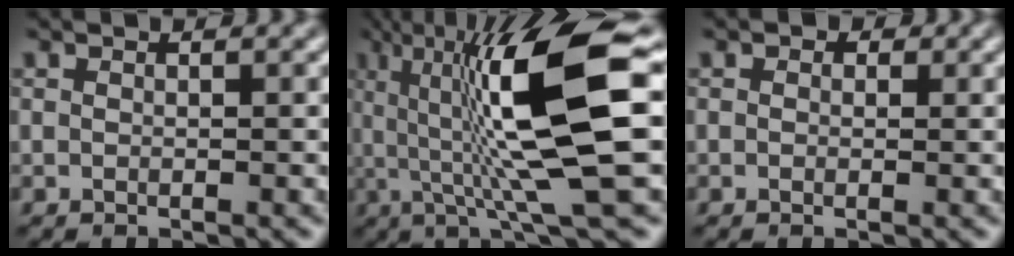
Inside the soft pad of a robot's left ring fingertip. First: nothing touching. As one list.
[{"total": 11.7, "force": [1.5, 2.2, 11.4], "torque": [-0.194, 0.006, 0.032]}, {"total": 2.5, "force": [0.9, 2.0, 1.3], "torque": [-0.007, 0.015, -0.012]}]